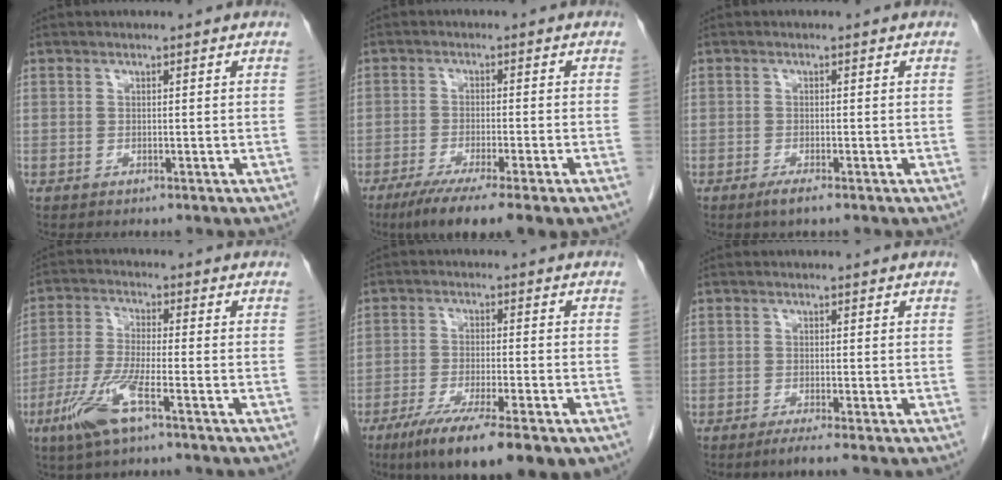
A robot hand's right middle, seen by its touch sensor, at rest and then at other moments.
{"total": 10.2, "force": [-7.0, 0.3, 7.4], "torque": [-0.111, -0.024, -0.106]}
{"total": 1.7, "force": [-1.2, 0.1, 1.3], "torque": [-0.030, -0.005, -0.023]}
{"total": 7.9, "force": [-4.1, 0.7, 6.7], "torque": [-0.151, -0.011, -0.082]}
{"total": 14.1, "force": [-9.1, 2.4, 10.5], "torque": [-0.146, -0.029, -0.143]}
{"total": 1.8, "force": [-1.3, -0.5, 1.1], "torque": [-0.024, -0.003, -0.027]}